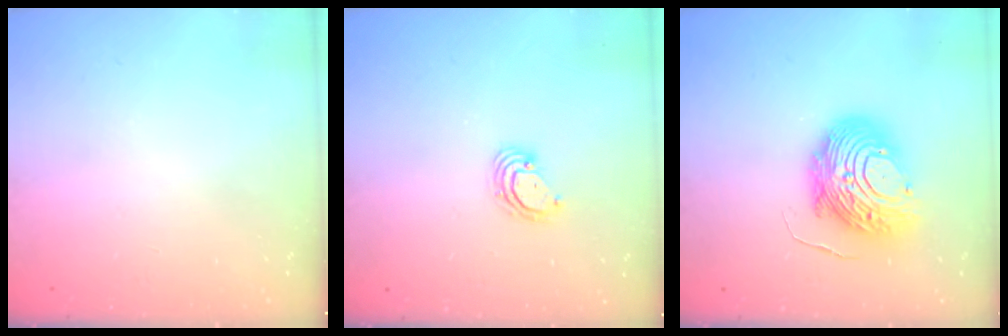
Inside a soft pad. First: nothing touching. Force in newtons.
{"total": 3.4, "press": 3.4, "slide": 0.2}
{"total": 14.4, "press": 14.4, "slide": 1.3}